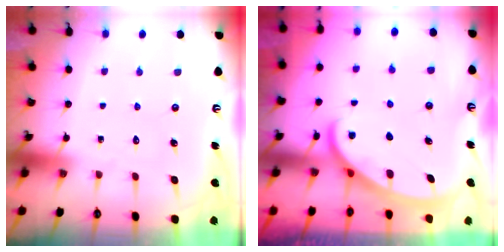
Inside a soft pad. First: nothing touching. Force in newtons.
{"total": 3.0, "press": 3.0, "slide": 0.1}